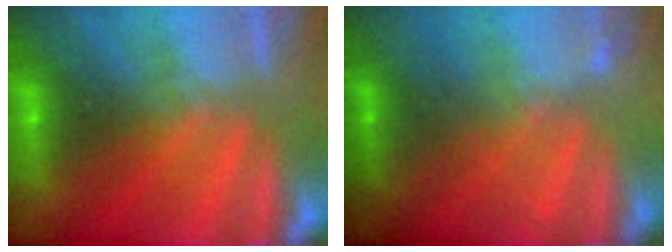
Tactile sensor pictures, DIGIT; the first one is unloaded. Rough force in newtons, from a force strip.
{"total": 2.0}